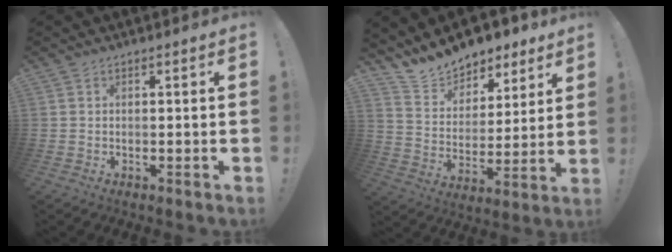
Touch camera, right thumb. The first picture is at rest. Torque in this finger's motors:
{"motor_torque": [1.38, 1.47, 0.44, 0.41, 0.00]}